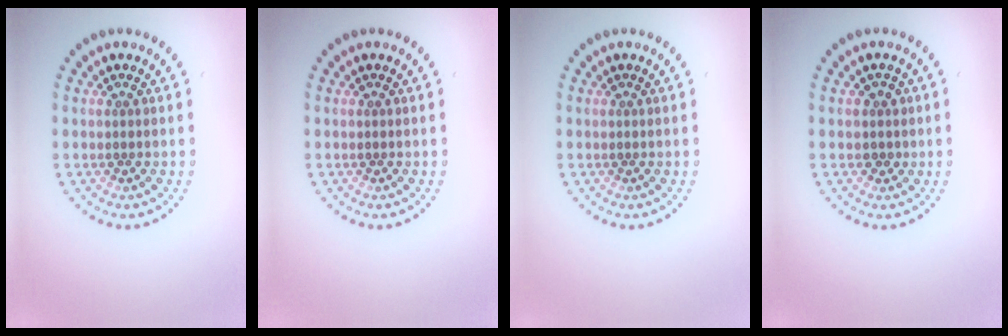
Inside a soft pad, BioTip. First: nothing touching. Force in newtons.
{"total": 0.0}
{"total": 0.0}
{"total": 1.3, "press": 1.1, "slide": 0.7}